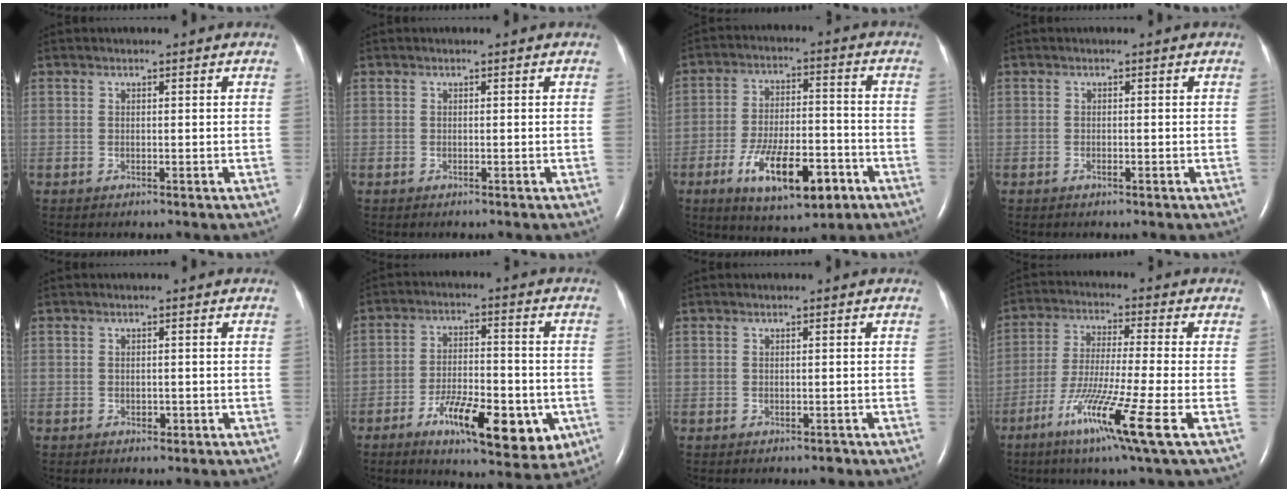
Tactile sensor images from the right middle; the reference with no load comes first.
{"total": 0.0}
{"total": 13.3, "force": [-6.4, 4.4, 10.8], "torque": [-0.191, -0.004, -0.096]}
{"total": 0.6, "force": [-0.4, 0.1, 0.5], "torque": [-0.011, -0.001, -0.004]}
{"total": 0.9, "force": [-0.4, 0.6, 0.5], "torque": [-0.009, 0.000, -0.003]}
{"total": 14.7, "force": [-6.2, 4.9, 12.4], "torque": [-0.182, -0.003, -0.086]}
{"total": 0.6, "force": [-0.5, 0.3, 0.3], "torque": [-0.007, -0.001, -0.005]}
{"total": 12.7, "force": [-6.0, -1.2, 11.1], "torque": [-0.219, -0.038, -0.110]}